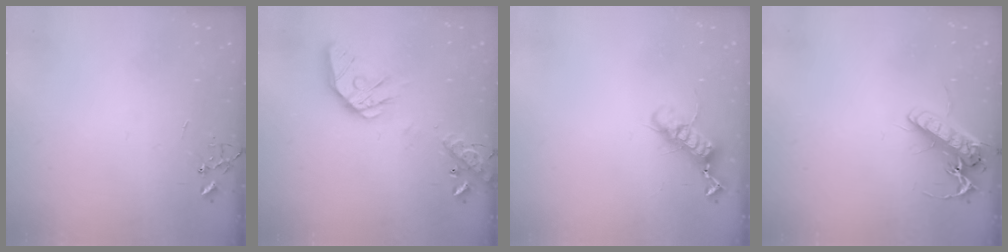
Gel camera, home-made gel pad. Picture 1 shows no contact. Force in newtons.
{"total": 17.6, "press": 17.3, "slide": 2.8}
{"total": 12.0, "press": 12.0, "slide": 1.3}
{"total": 13.8, "press": 13.6, "slide": 2.4}